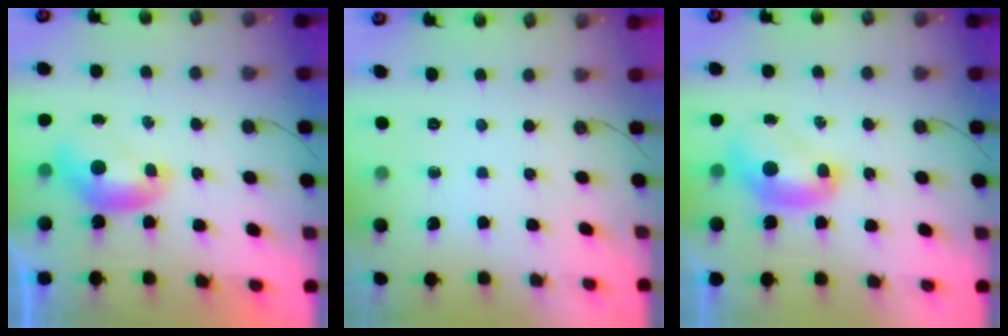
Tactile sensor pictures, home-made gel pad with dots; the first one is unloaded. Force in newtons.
{"total": 0.0}
{"total": 2.0, "press": 2.0, "slide": 0.2}